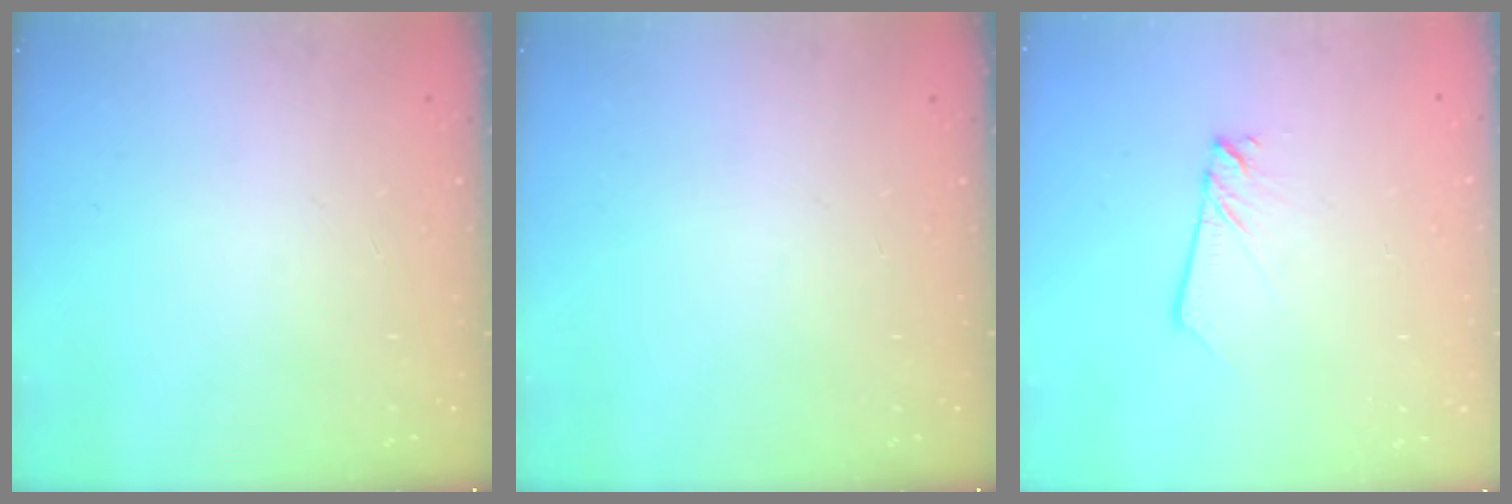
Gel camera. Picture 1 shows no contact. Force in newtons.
{"total": 0.0}
{"total": 2.7, "press": 2.7, "slide": 0.2}